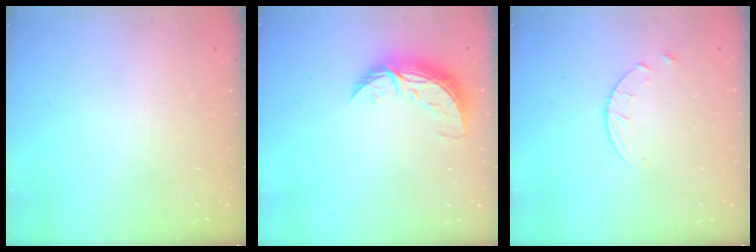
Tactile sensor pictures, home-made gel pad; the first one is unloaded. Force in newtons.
{"total": 9.3, "press": 9.3, "slide": 0.5}
{"total": 5.6, "press": 5.5, "slide": 0.7}